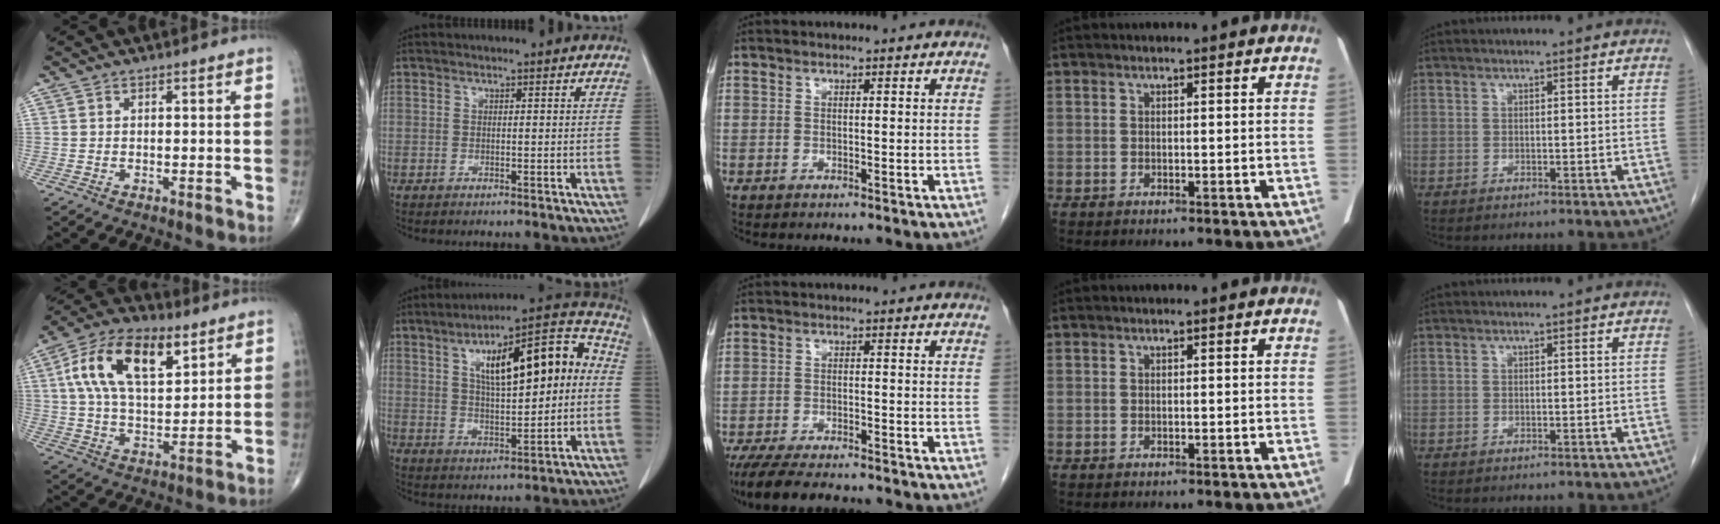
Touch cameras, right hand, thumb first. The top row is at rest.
{"thumb": {"total": 17.9, "force": [7.1, 9.2, 13.6], "torque": [-0.229, -0.004, 0.125]}, "index": {"total": 16.9, "force": [3.0, 4.9, 15.9], "torque": [-0.236, 0.042, 0.049]}, "middle": {"total": 11.1, "force": [-9.6, 2.2, 5.0], "torque": [-0.082, -0.014, -0.147]}}